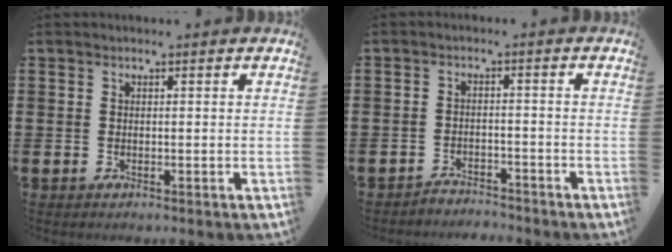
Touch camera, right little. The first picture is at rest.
{"total": 2.4, "force": [-2.4, 0.1, -0.4], "torque": [-0.001, 0.004, -0.054]}